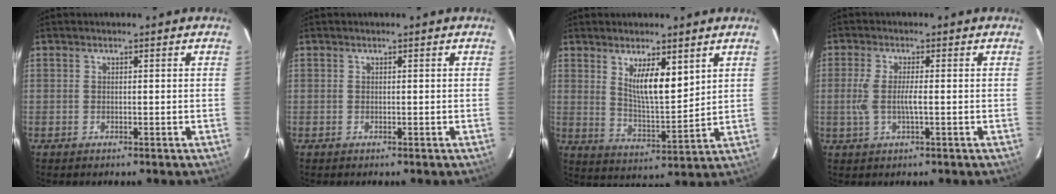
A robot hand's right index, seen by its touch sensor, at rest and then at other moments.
{"total": 0.0}
{"total": 8.9, "force": [4.5, 2.6, 7.3], "torque": [-0.124, -0.009, 0.088]}
{"total": 5.0, "force": [-0.5, 0.9, 4.8], "torque": [-0.101, -0.002, -0.010]}